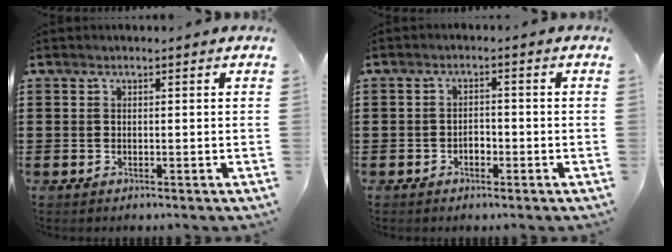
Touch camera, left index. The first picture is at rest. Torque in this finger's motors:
{"motor_torque": [0.28, 0.28, 0.00, 0.05]}